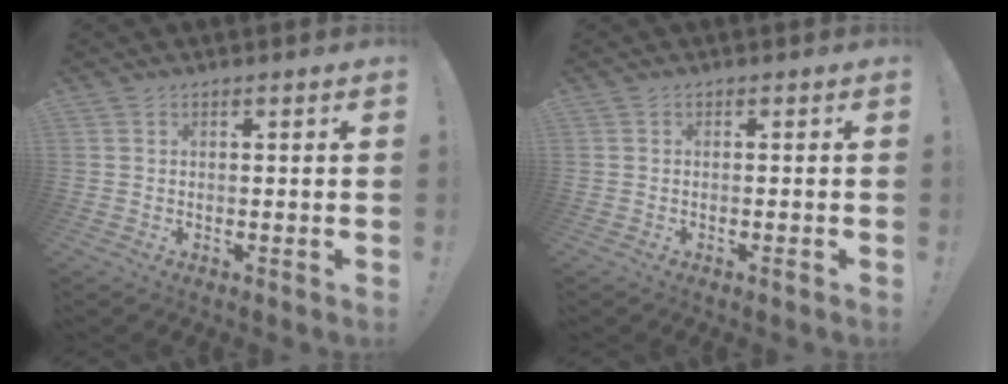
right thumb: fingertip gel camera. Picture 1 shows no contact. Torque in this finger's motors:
{"motor_torque": [0.12, -0.01, 0.44, -0.16, 0.00]}